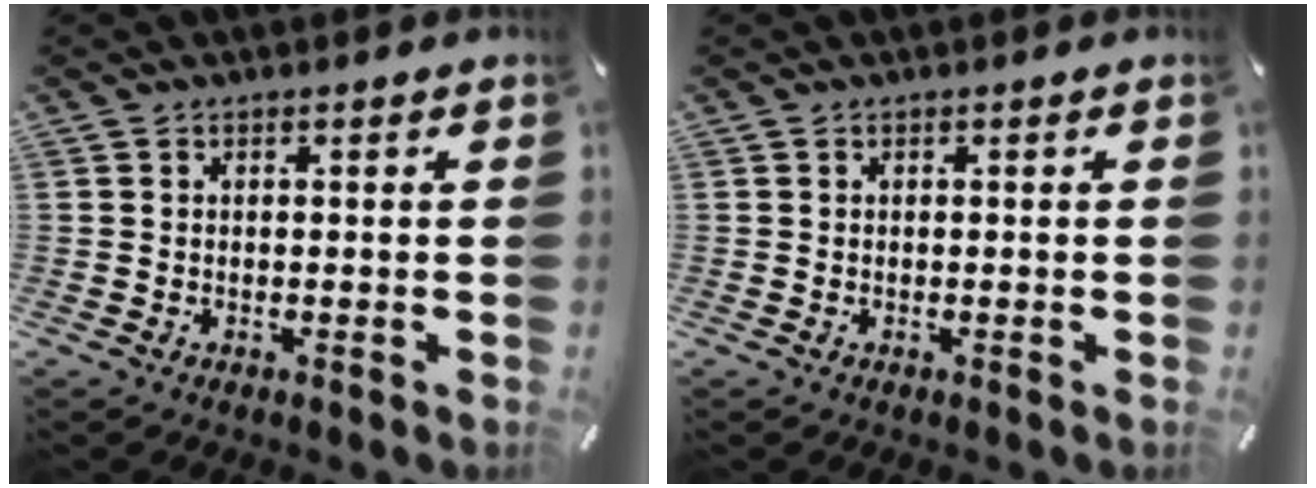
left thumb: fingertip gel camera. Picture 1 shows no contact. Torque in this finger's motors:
{"motor_torque": [-0.06, -0.05, -0.02, 0.06, 0.00]}